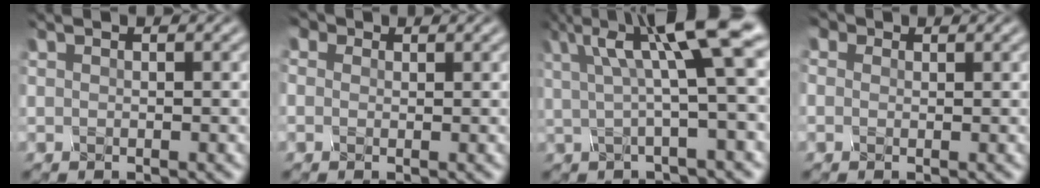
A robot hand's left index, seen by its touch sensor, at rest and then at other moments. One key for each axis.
{"total": 1.1, "fx": 0.7, "fy": 0.9, "fz": 0.0, "tx": -0.019, "ty": 0.000, "tz": 0.023}
{"total": 8.1, "fx": 2.5, "fy": 1.5, "fz": 7.6, "tx": -0.138, "ty": 0.013, "tz": 0.054}
{"total": 0.9, "fx": 0.5, "fy": 0.6, "fz": -0.2, "tx": -0.013, "ty": -0.002, "tz": 0.022}